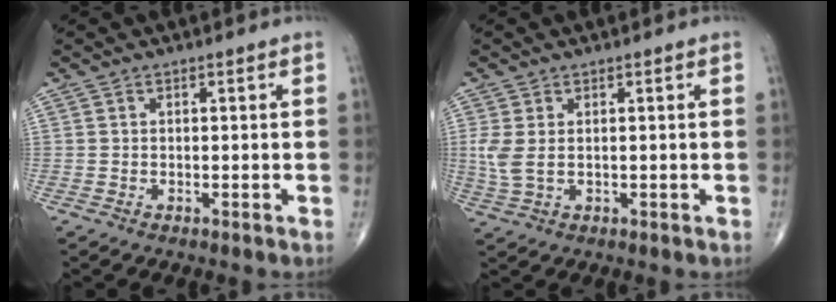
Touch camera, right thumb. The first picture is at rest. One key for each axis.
{"total": 4.2, "fx": 0.4, "fy": 2.4, "fz": 3.4, "tx": -0.095, "ty": 0.003, "tz": 0.015}